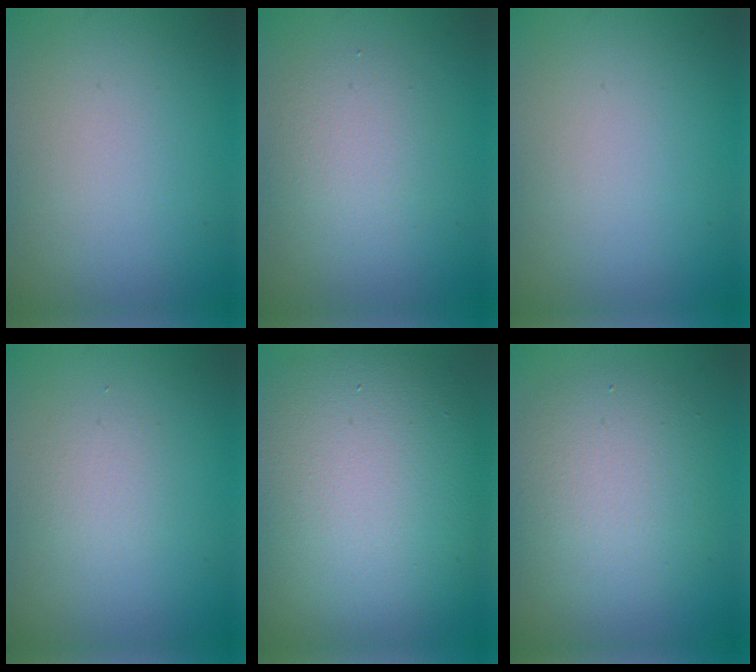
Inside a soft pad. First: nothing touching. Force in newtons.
{"total": 2.6, "press": 2.6, "slide": 0.1}
{"total": 0.0}
{"total": 1.4, "press": 1.4, "slide": 0.1}
{"total": 13.5, "press": 13.5, "slide": 0.4}
{"total": 5.5, "press": 5.5, "slide": 0.4}